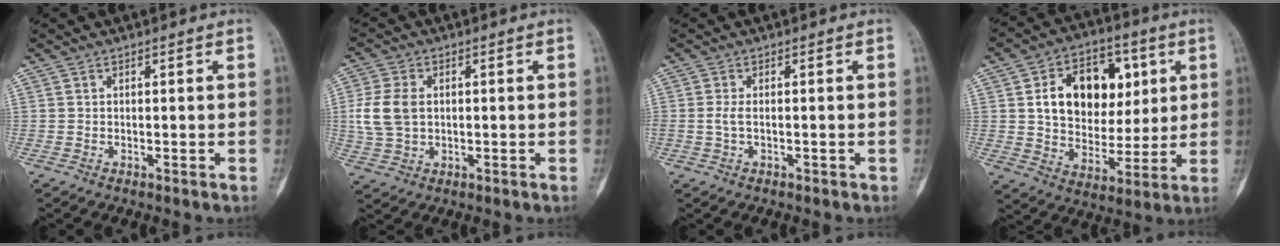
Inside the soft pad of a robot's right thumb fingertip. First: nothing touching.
{"total": 8.0, "force": [0.5, 5.5, 5.8], "torque": [-0.120, 0.005, 0.012]}
{"total": 2.1, "force": [-0.2, 1.2, 1.7], "torque": [-0.039, 0.000, -0.010]}
{"total": 18.2, "force": [4.6, 12.9, 12.1], "torque": [-0.147, 0.002, 0.079]}